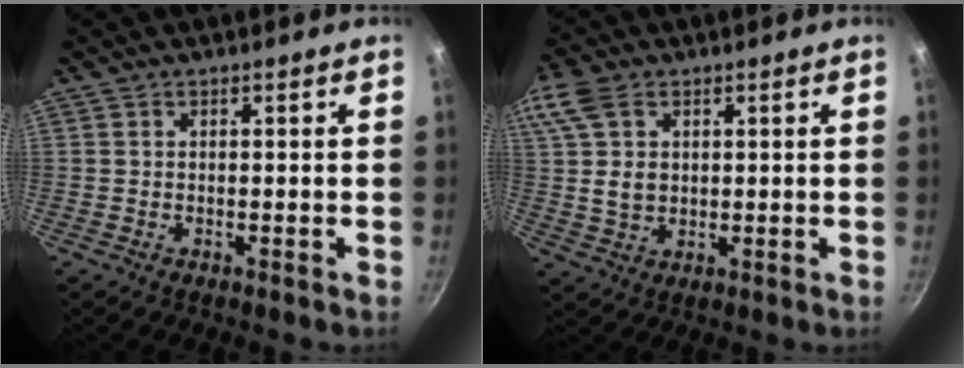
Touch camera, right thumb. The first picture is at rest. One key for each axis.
{"total": 9.6, "fx": 2.8, "fy": 6.7, "fz": 6.2, "tx": -0.114, "ty": 0.000, "tz": 0.051}